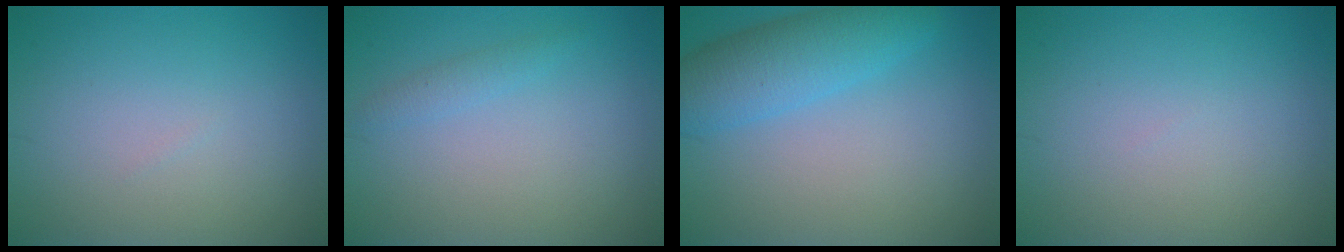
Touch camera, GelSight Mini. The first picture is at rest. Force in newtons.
{"total": 1.1, "press": 1.1, "slide": 0.1}
{"total": 5.3, "press": 5.3, "slide": 0.4}
{"total": 0.0}